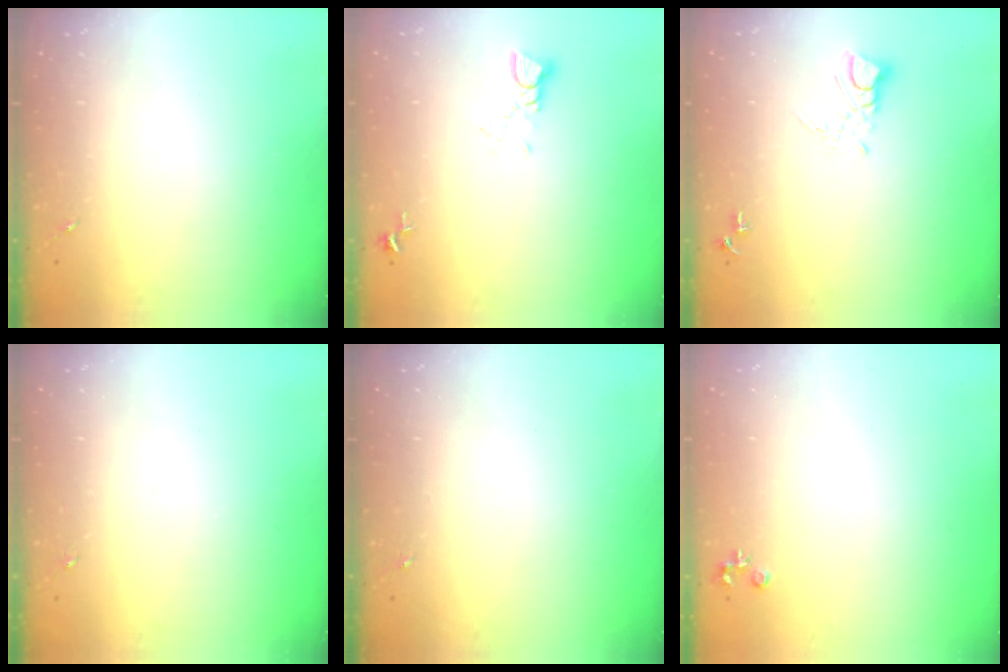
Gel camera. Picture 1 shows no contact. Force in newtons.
{"total": 3.9, "press": 3.9, "slide": 0.2}
{"total": 5.3, "press": 5.3, "slide": 0.3}
{"total": 0.0}
{"total": 0.0}
{"total": 3.7, "press": 3.6, "slide": 0.4}